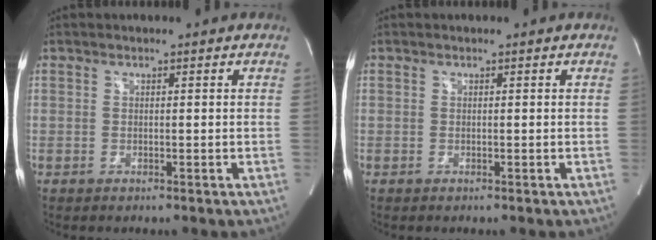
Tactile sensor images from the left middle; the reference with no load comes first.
{"total": 0.0}